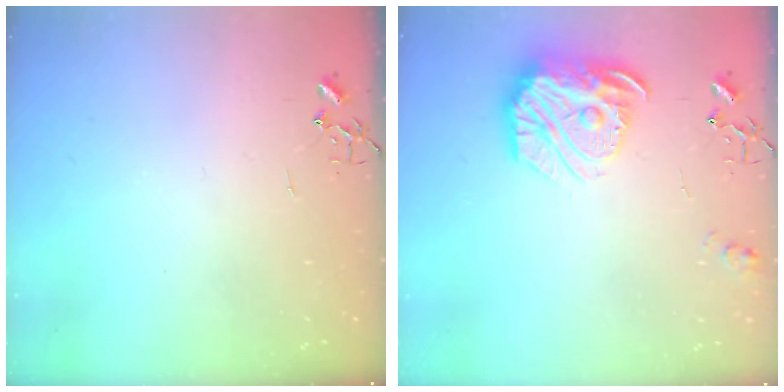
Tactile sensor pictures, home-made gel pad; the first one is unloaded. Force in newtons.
{"total": 19.3, "press": 19.2, "slide": 1.9}